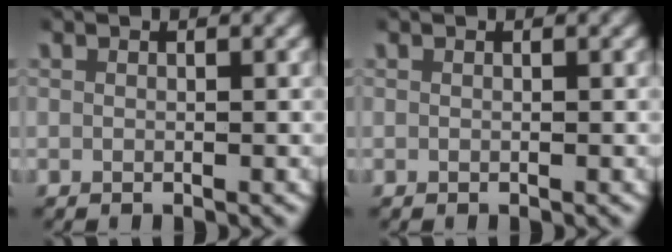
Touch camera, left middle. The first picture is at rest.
{"total": 0.0}